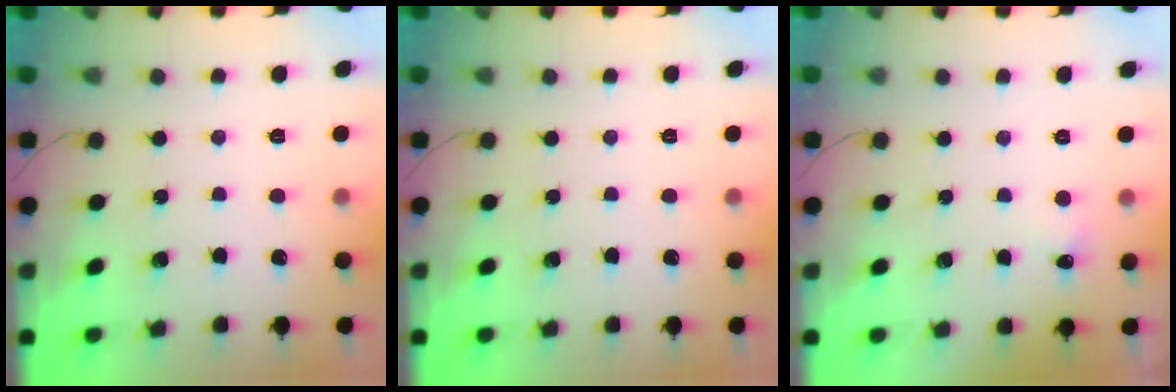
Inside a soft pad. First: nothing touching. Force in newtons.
{"total": 0.0}
{"total": 3.9, "press": 3.7, "slide": 1.3}